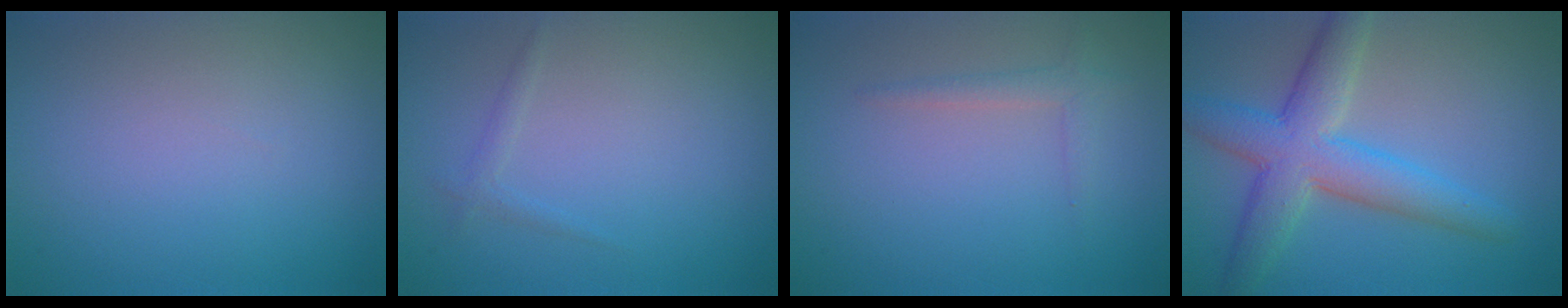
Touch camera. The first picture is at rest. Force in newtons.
{"total": 0.9, "press": 0.9, "slide": 0.1}
{"total": 1.4, "press": 1.4, "slide": 0.1}
{"total": 6.5, "press": 6.5, "slide": 0.1}